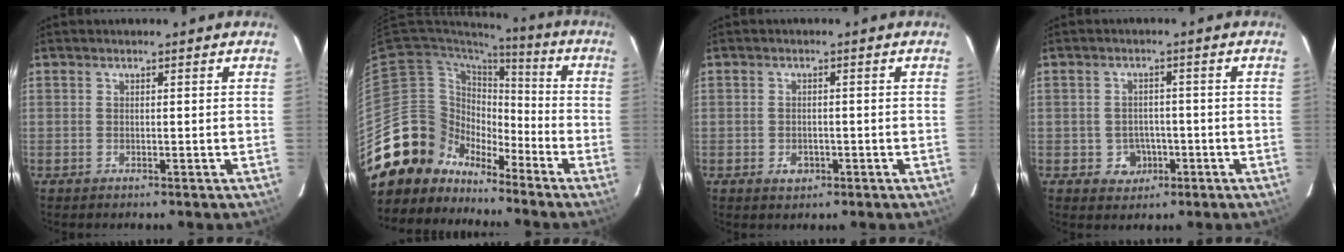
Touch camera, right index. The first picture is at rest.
{"total": 13.9, "force": [-10.8, 8.7, 0.6], "torque": [-0.037, 0.044, -0.198]}
{"total": 2.5, "force": [-1.0, 1.9, 1.2], "torque": [-0.022, 0.002, -0.010]}
{"total": 4.3, "force": [-1.4, 3.9, 1.0], "torque": [-0.029, 0.013, -0.005]}